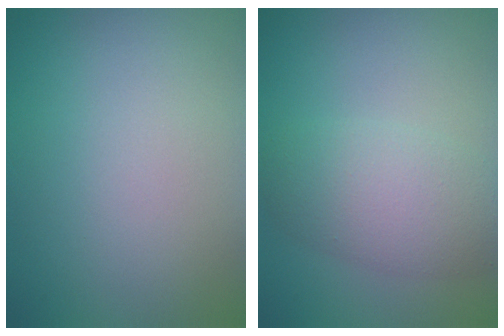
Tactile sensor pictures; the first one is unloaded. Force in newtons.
{"total": 5.0, "press": 5.0, "slide": 0.1}